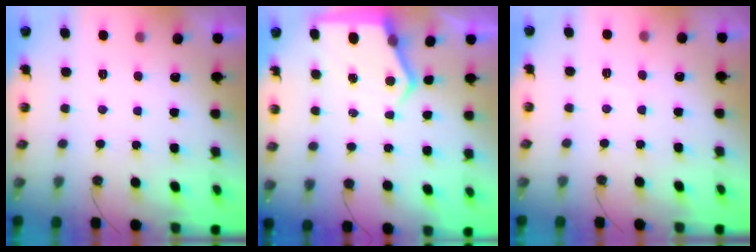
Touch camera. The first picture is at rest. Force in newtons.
{"total": 7.9, "press": 7.9, "slide": 0.9}
{"total": 2.0, "press": 2.0, "slide": 0.3}